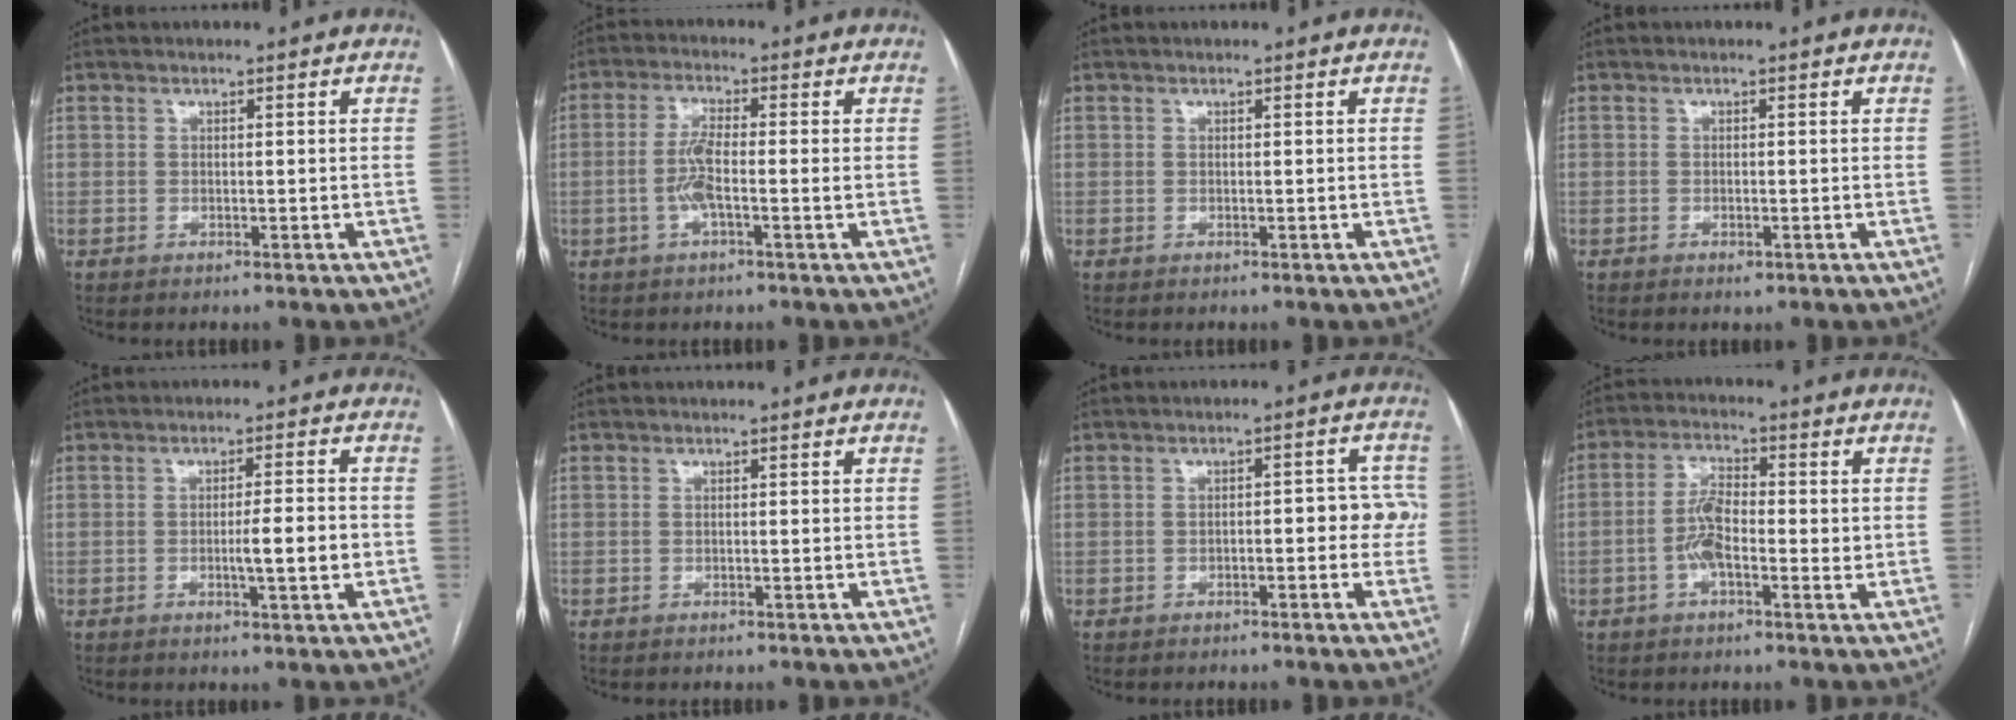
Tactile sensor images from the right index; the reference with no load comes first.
{"total": 4.7, "force": [-1.0, 0.6, 4.5], "torque": [-0.098, 0.007, -0.021]}
{"total": 0.0}
{"total": 0.8, "force": [-0.5, 0.3, 0.6], "torque": [-0.010, -0.001, -0.005]}
{"total": 5.0, "force": [-1.2, 0.1, 4.8], "torque": [-0.073, -0.003, -0.016]}
{"total": 0.0}
{"total": 5.1, "force": [-1.0, 2.0, 4.6], "torque": [-0.047, 0.027, -0.014]}
{"total": 5.9, "force": [-0.9, 2.3, 5.4], "torque": [-0.112, 0.013, -0.023]}